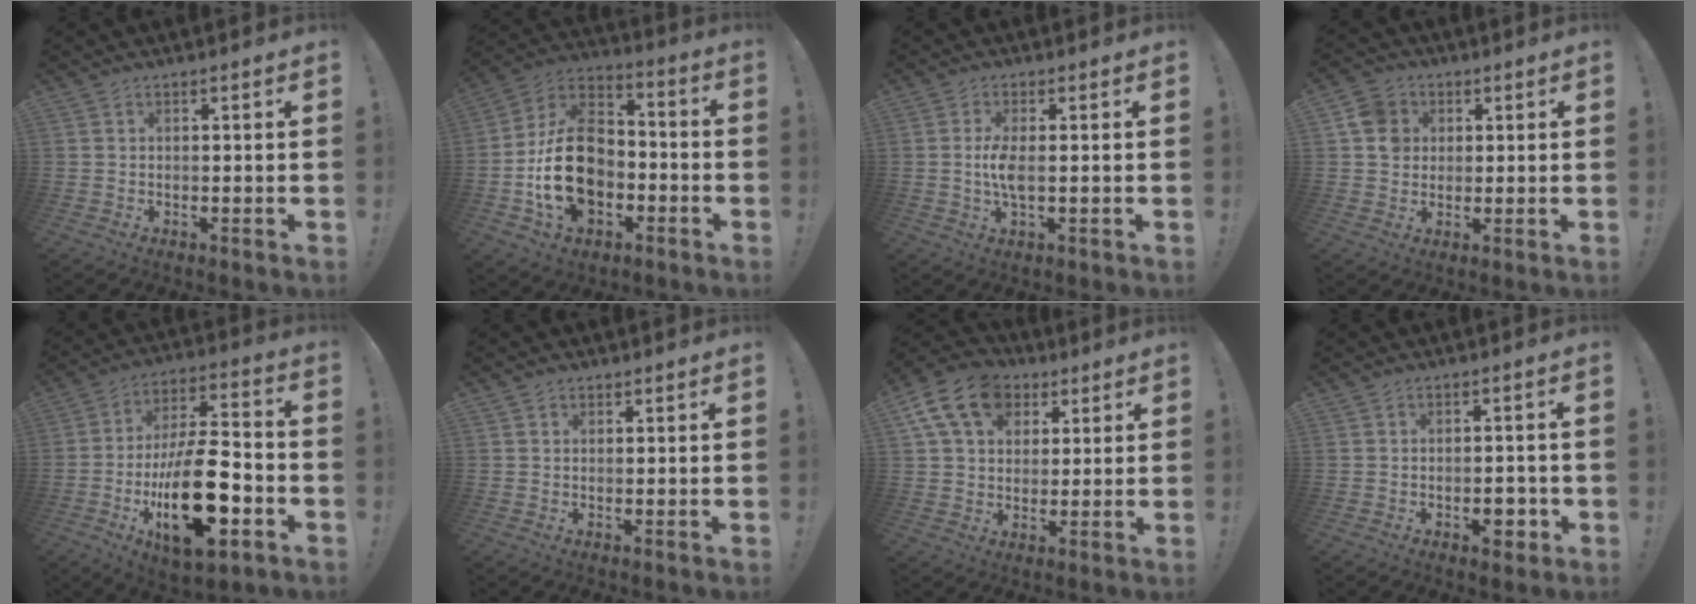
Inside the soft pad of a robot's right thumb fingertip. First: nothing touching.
{"total": 20.7, "force": [-4.6, 14.8, 13.7], "torque": [-0.239, 0.039, -0.064]}
{"total": 5.2, "force": [-0.2, 1.5, 4.9], "torque": [-0.097, -0.007, -0.009]}
{"total": 8.0, "force": [2.2, 7.2, 2.8], "torque": [-0.033, -0.002, 0.045]}
{"total": 24.4, "force": [-7.3, 10.3, 20.9], "torque": [-0.381, 0.042, -0.109]}
{"total": 0.8, "force": [0.6, 0.6, 0.2], "torque": [-0.004, 0.001, 0.010]}
{"total": 15.8, "force": [6.5, 11.7, 8.4], "torque": [-0.140, -0.018, 0.124]}
{"total": 4.3, "force": [-1.9, 2.6, 2.9], "torque": [-0.026, 0.005, -0.034]}